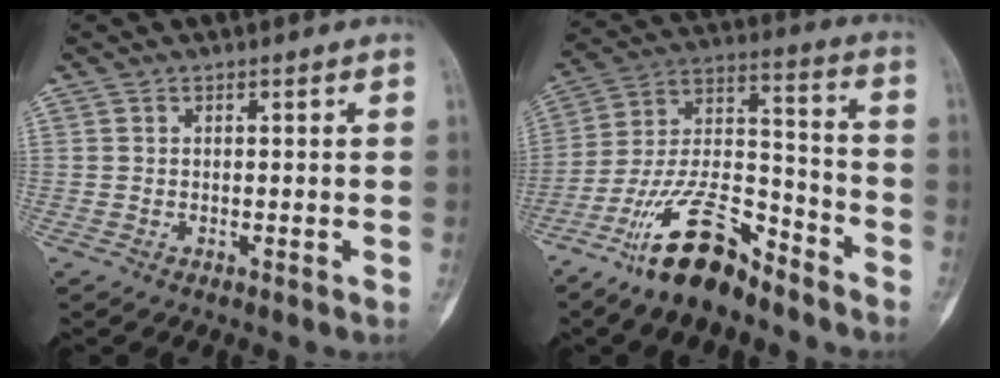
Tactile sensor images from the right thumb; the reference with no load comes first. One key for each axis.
{"total": 16.6, "fx": -11.9, "fy": 5.9, "fz": 10.0, "tx": -0.174, "ty": 0.087, "tz": -0.221}